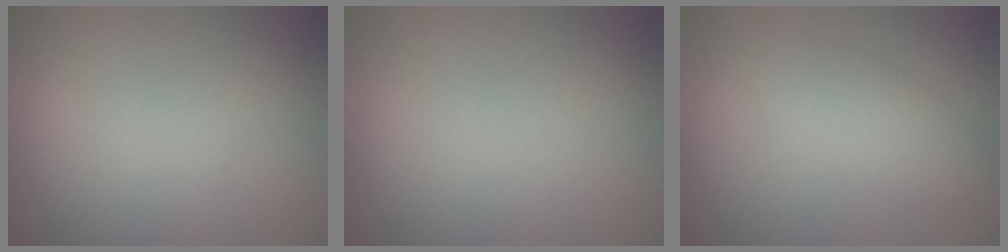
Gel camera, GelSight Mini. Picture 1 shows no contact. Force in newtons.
{"total": 0.0}
{"total": 3.0, "press": 3.0, "slide": 0.1}